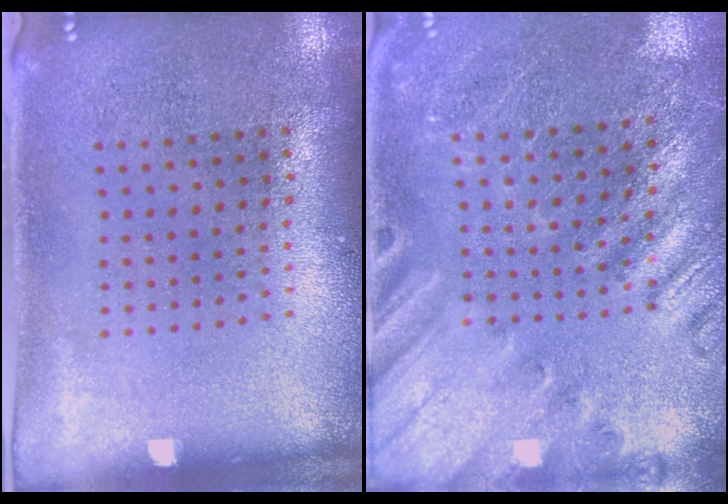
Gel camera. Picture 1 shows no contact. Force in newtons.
{"total": 2.4, "press": 2.4, "slide": 0.5}